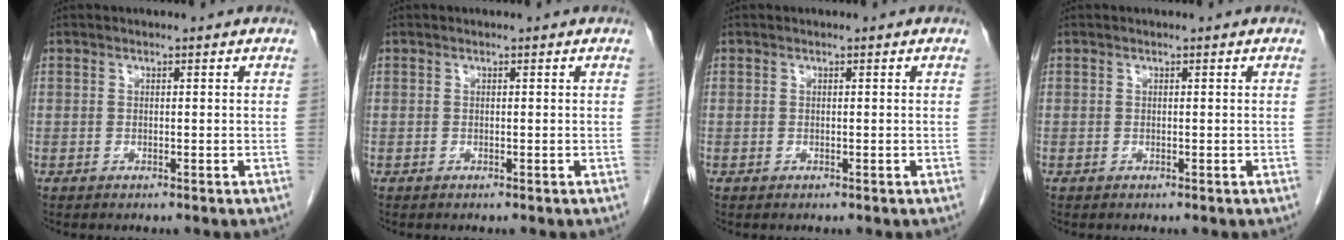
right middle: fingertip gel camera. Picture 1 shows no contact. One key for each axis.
{"total": 0.0}
{"total": 0.0}
{"total": 0.0}